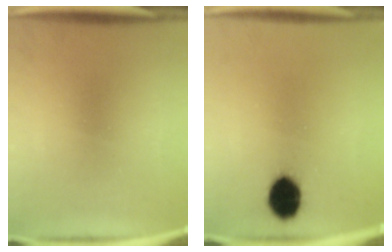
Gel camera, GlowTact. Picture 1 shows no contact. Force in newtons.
{"total": 8.8}